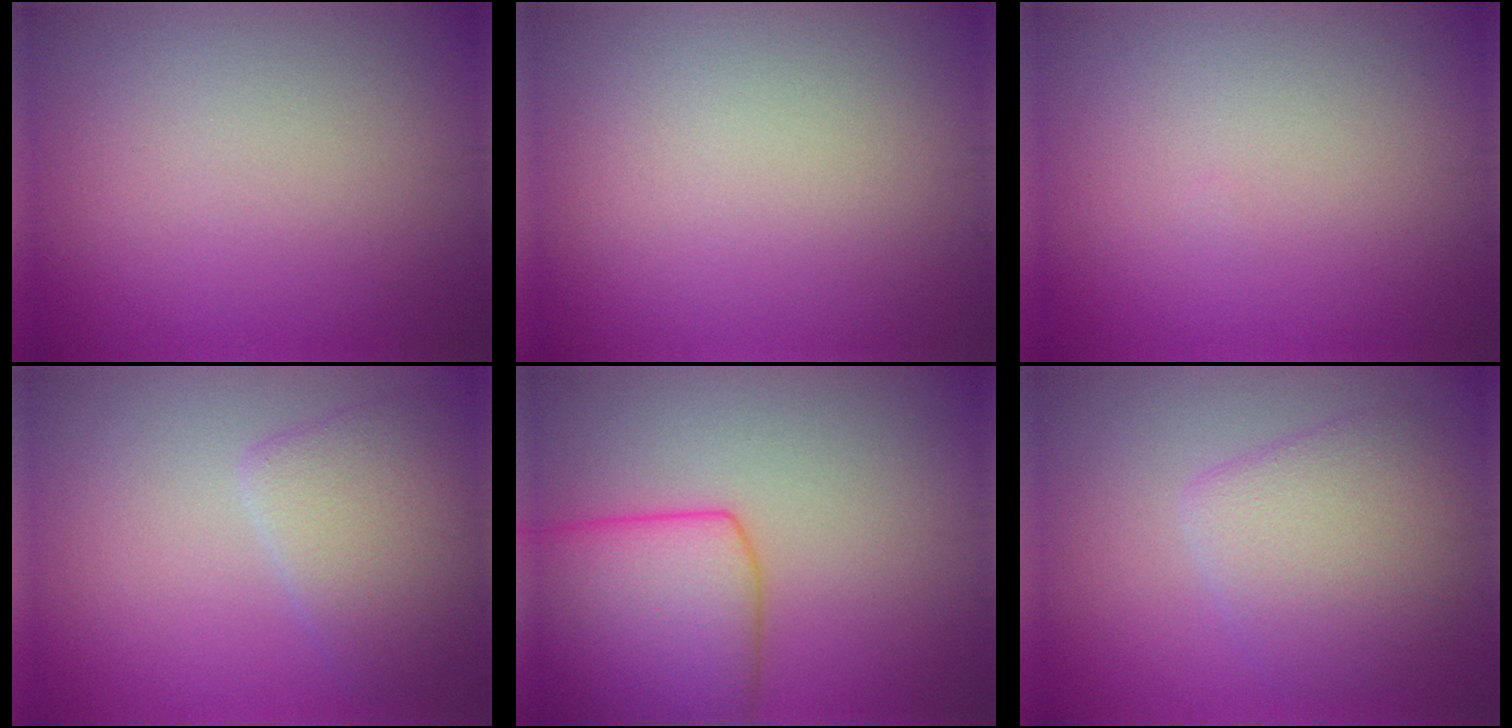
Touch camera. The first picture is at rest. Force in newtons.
{"total": 0.0}
{"total": 0.0}
{"total": 4.1, "press": 4.0, "slide": 0.3}
{"total": 7.6, "press": 7.6, "slide": 0.3}
{"total": 4.9, "press": 4.9, "slide": 0.3}